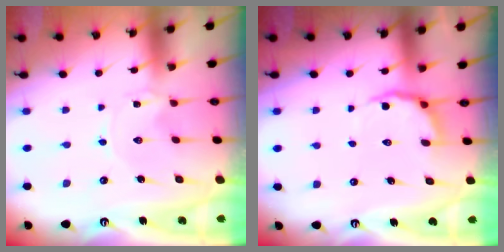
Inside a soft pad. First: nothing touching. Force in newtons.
{"total": 4.5, "press": 3.7, "slide": 2.6}